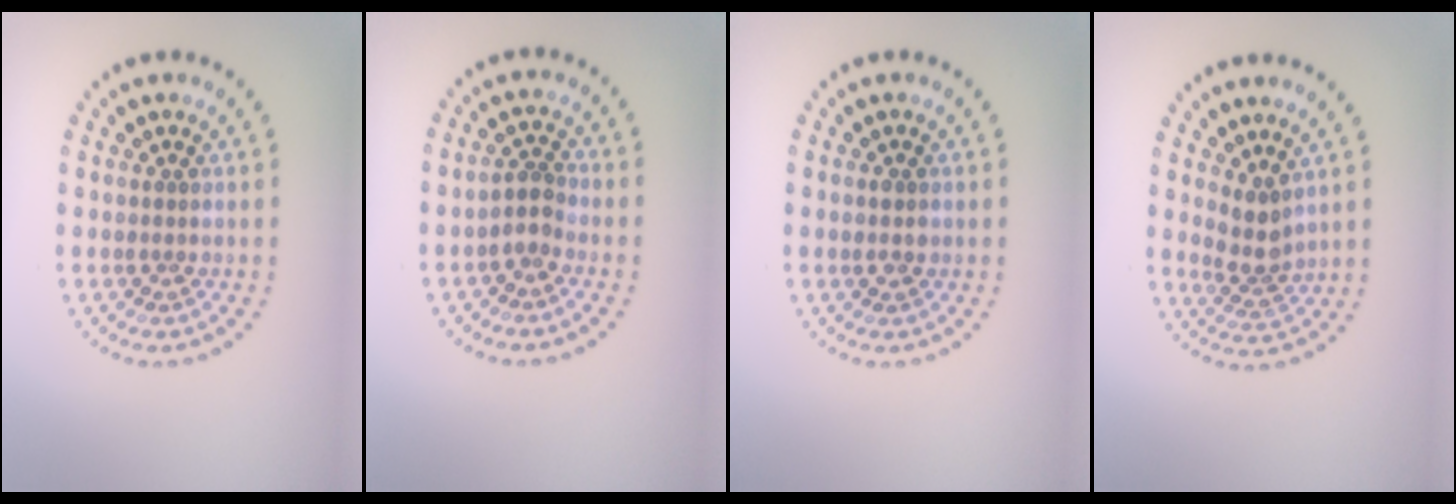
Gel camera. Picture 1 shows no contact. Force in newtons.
{"total": 1.8, "press": 1.4, "slide": 1.0}
{"total": 1.5, "press": 1.5, "slide": 0.1}
{"total": 2.4, "press": 1.9, "slide": 1.5}